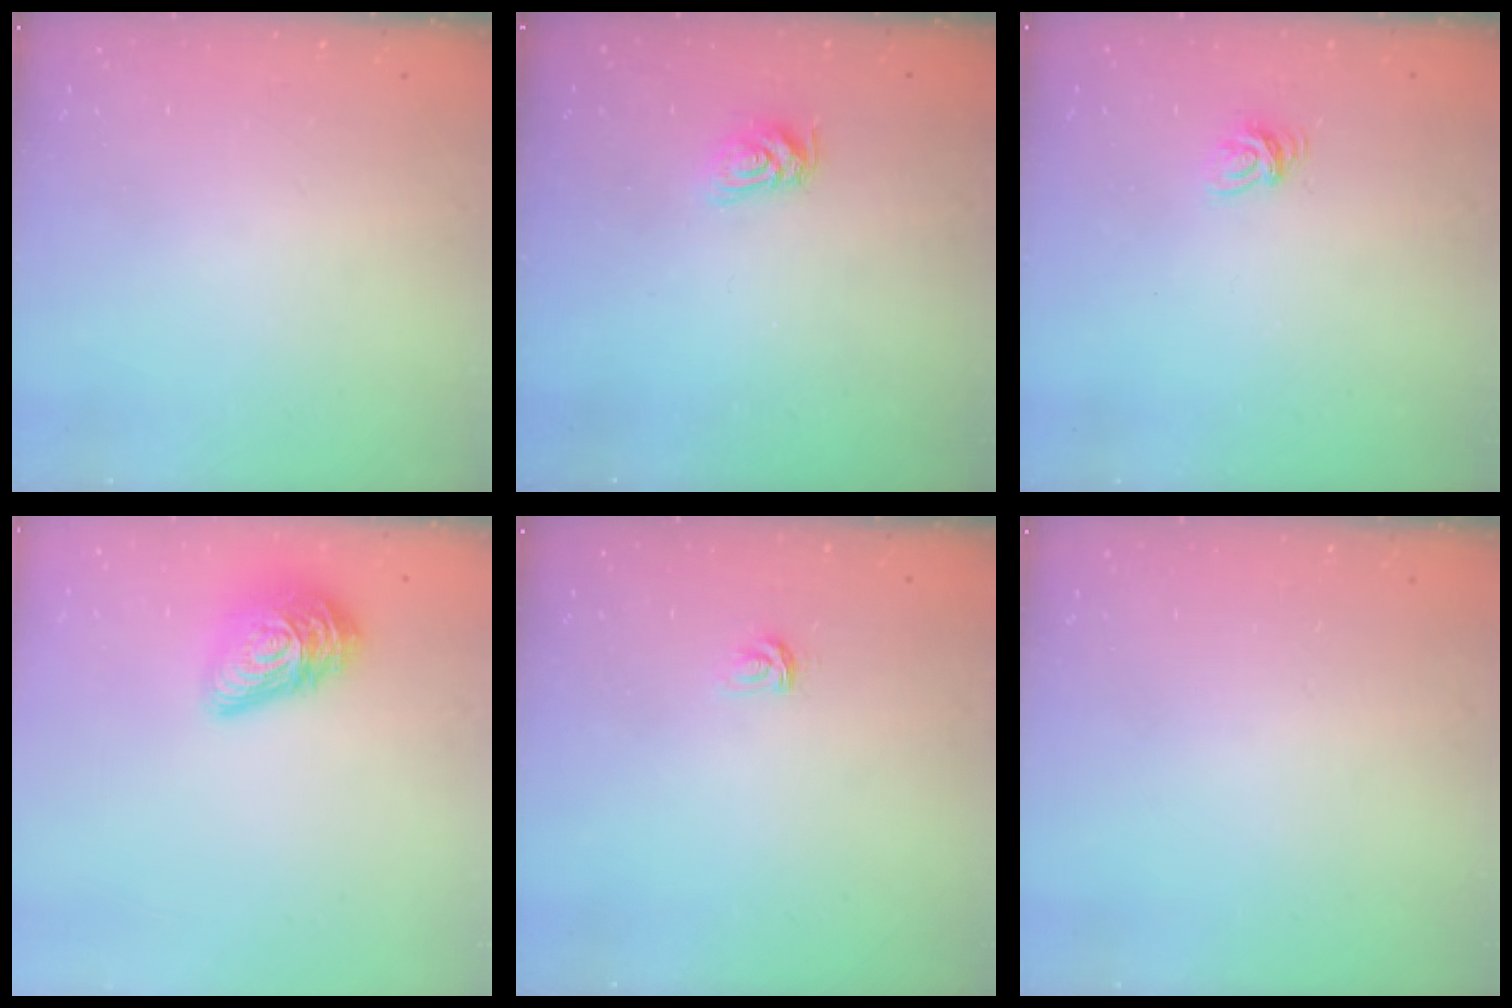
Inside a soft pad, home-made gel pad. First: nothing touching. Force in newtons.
{"total": 7.2, "press": 7.1, "slide": 0.7}
{"total": 5.3, "press": 5.2, "slide": 0.3}
{"total": 16.0, "press": 16.0, "slide": 0.6}
{"total": 2.7, "press": 2.7, "slide": 0.4}
{"total": 0.0}